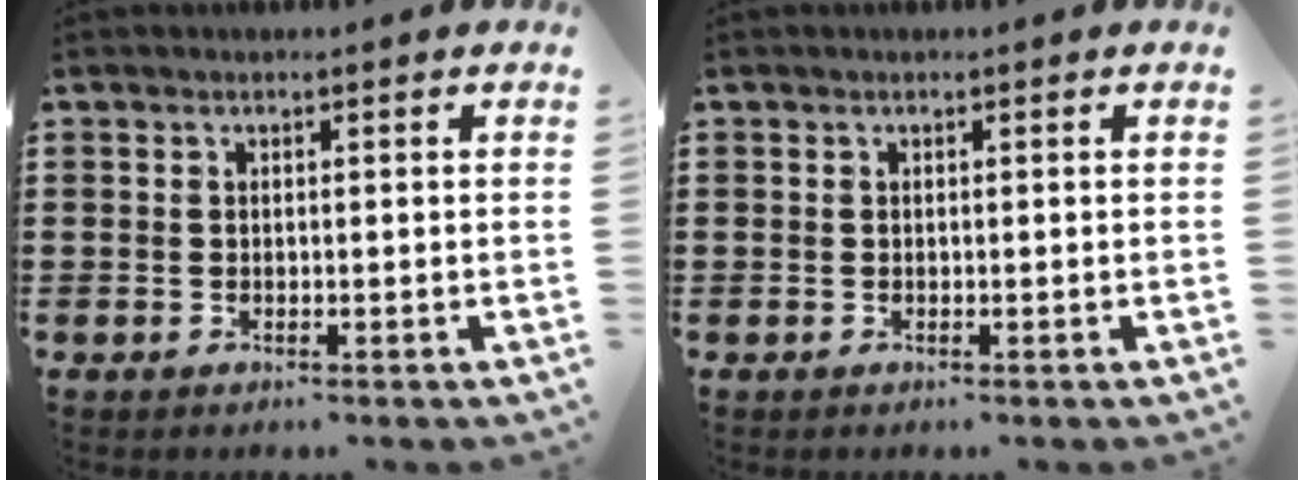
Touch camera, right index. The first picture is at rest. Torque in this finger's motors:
{"motor_torque": [0.49, 0.99, 0.00, 0.00]}